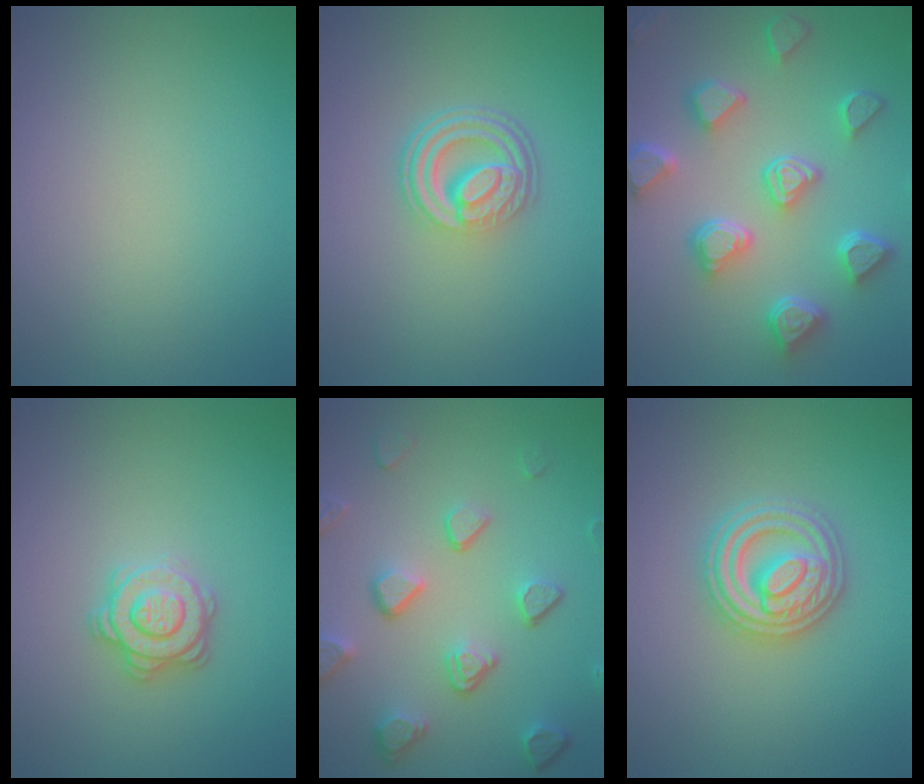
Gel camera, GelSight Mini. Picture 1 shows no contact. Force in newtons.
{"total": 4.9, "press": 3.4, "slide": 3.5}
{"total": 7.0, "press": 5.8, "slide": 4.0}
{"total": 2.9, "press": 2.8, "slide": 0.9}
{"total": 5.2, "press": 4.0, "slide": 3.3}
{"total": 4.9, "press": 4.9, "slide": 0.7}